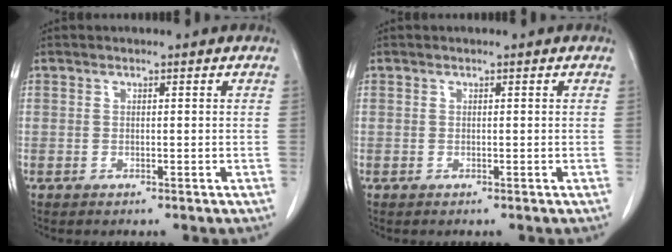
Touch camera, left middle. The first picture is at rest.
{"total": 0.0}